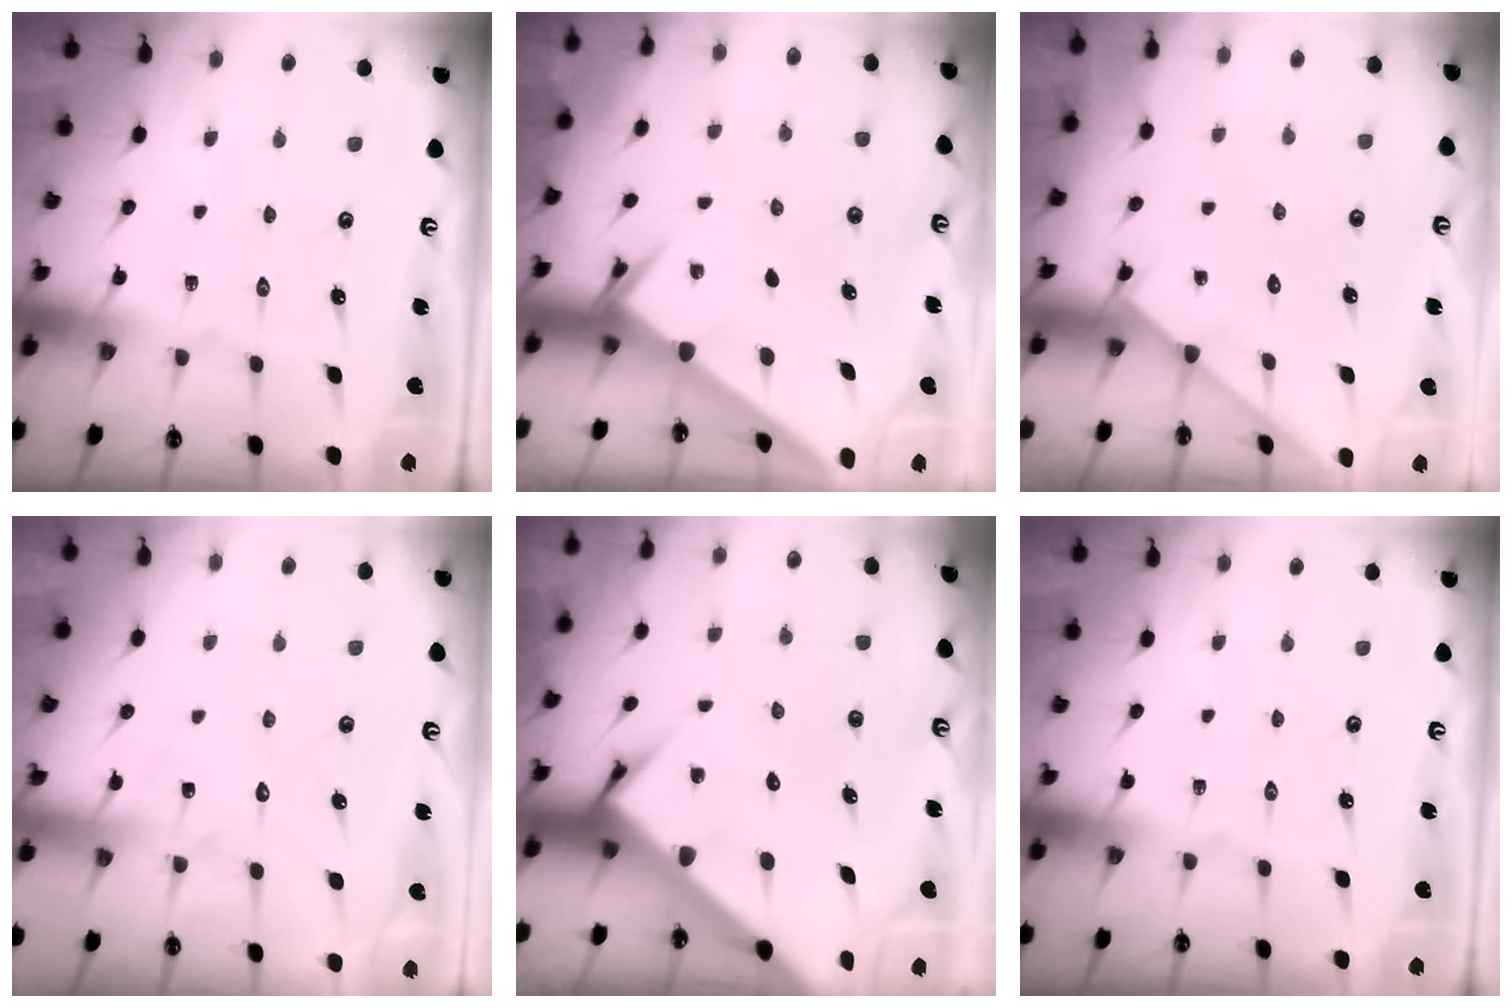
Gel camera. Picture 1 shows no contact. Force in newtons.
{"total": 2.4, "press": 2.4, "slide": 0.3}
{"total": 2.3, "press": 2.3, "slide": 0.4}
{"total": 7.5, "press": 7.5, "slide": 0.4}
{"total": 6.5, "press": 6.5, "slide": 0.5}
{"total": 0.0}